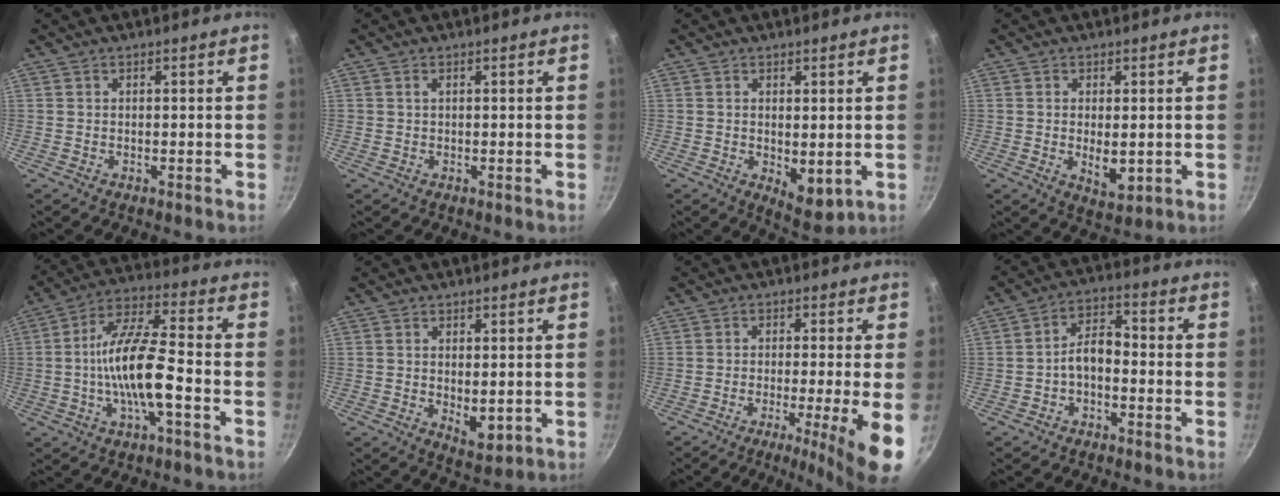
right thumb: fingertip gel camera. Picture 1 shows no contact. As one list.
[{"total": 0.6, "force": [0.2, 0.3, 0.4], "torque": [-0.008, 0.002, 0.004]}, {"total": 5.8, "force": [-0.1, 2.9, 5.1], "torque": [-0.065, -0.019, 0.006]}, {"total": 5.2, "force": [-0.3, 2.4, 4.6], "torque": [-0.072, -0.014, 0.003]}, {"total": 13.5, "force": [-3.1, 3.8, 12.6], "torque": [-0.235, 0.036, -0.067]}, {"total": 5.0, "force": [-0.1, 2.4, 4.3], "torque": [-0.065, -0.015, 0.004]}, {"total": 10.0, "force": [-3.3, 0.4, 9.4], "torque": [-0.141, -0.002, -0.051]}, {"total": 5.6, "force": [-2.1, 3.0, 4.2], "torque": [-0.067, 0.038, -0.042]}]